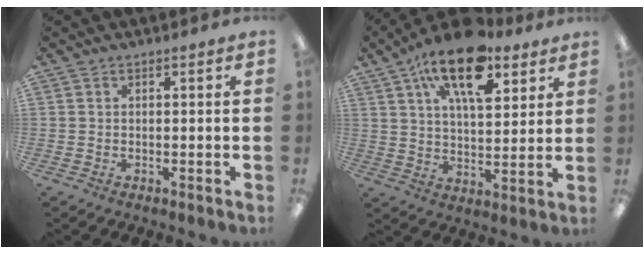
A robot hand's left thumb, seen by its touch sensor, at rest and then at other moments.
{"total": 17.3, "force": [10.7, 7.8, 11.1], "torque": [-0.169, -0.050, 0.178]}